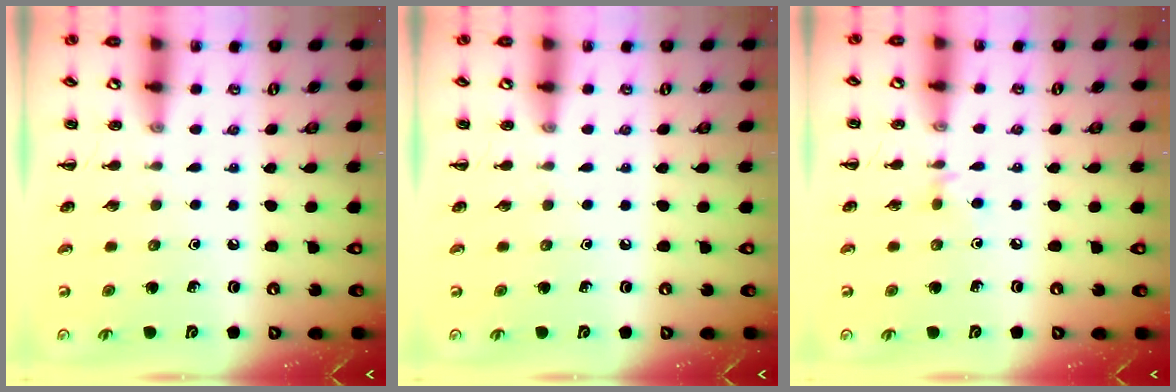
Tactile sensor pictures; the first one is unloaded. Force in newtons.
{"total": 0.0}
{"total": 3.0, "press": 2.7, "slide": 1.2}